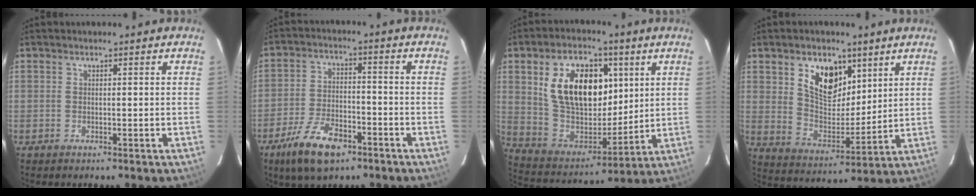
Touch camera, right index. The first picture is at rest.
{"total": 11.7, "force": [-7.3, 5.2, 7.5], "torque": [-0.172, -0.010, -0.130]}
{"total": 20.1, "force": [5.9, 11.9, 15.0], "torque": [-0.281, 0.010, 0.119]}
{"total": 12.2, "force": [6.2, 7.4, 7.5], "torque": [-0.126, -0.001, 0.118]}